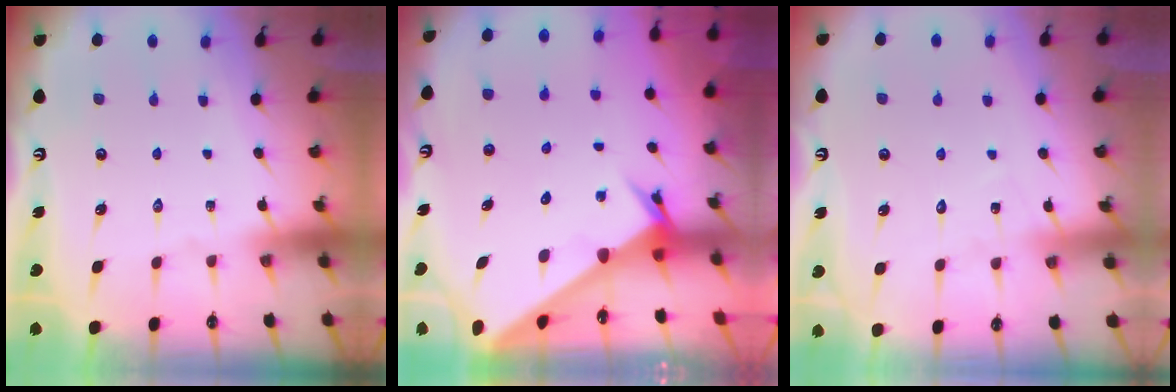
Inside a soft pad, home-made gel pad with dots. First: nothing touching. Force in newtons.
{"total": 2.4, "press": 2.4, "slide": 0.2}
{"total": 6.6, "press": 6.6, "slide": 0.6}